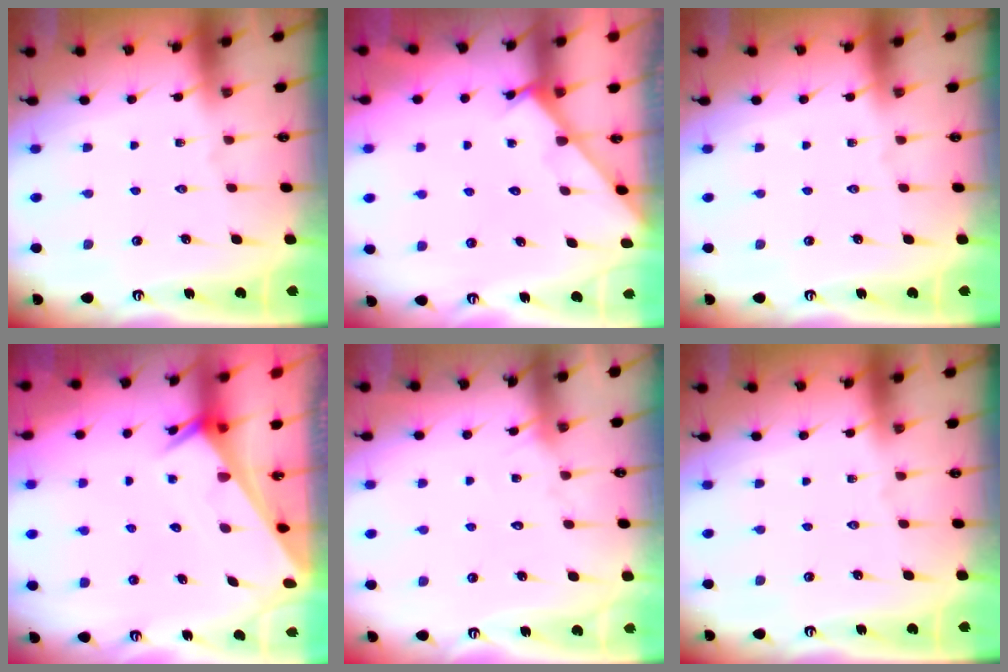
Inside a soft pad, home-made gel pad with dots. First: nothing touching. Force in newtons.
{"total": 2.6, "press": 2.5, "slide": 0.3}
{"total": 0.0}
{"total": 3.7, "press": 3.7, "slide": 0.2}
{"total": 4.8, "press": 4.8, "slide": 0.5}
{"total": 0.0}